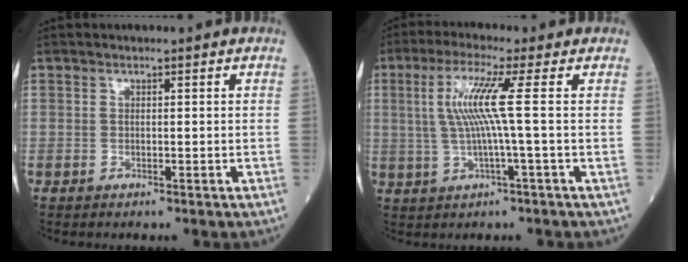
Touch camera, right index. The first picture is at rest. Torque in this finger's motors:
{"motor_torque": [1.03, 0.14, 0.36, 0.19]}